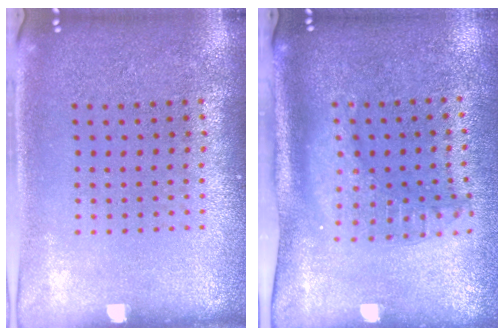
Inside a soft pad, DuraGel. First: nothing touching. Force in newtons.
{"total": 2.0, "press": 1.5, "slide": 1.3}